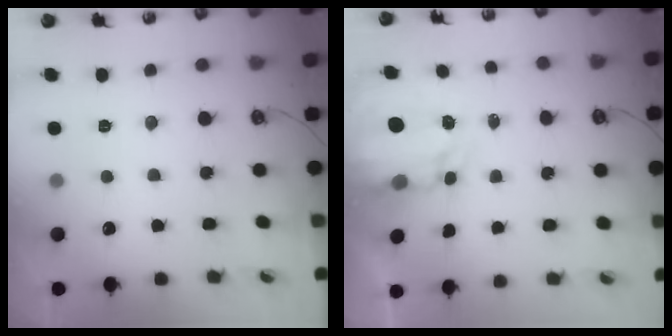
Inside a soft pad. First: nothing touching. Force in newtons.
{"total": 4.1, "press": 4.1, "slide": 0.4}